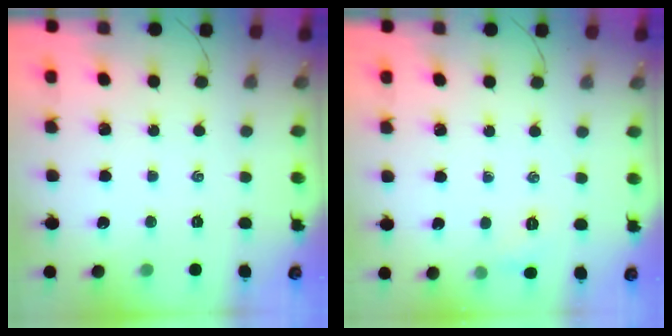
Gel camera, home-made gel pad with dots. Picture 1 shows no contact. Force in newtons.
{"total": 3.8, "press": 3.6, "slide": 1.1}